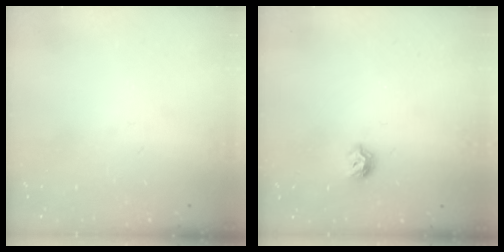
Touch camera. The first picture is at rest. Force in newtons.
{"total": 6.3, "press": 6.2, "slide": 0.9}